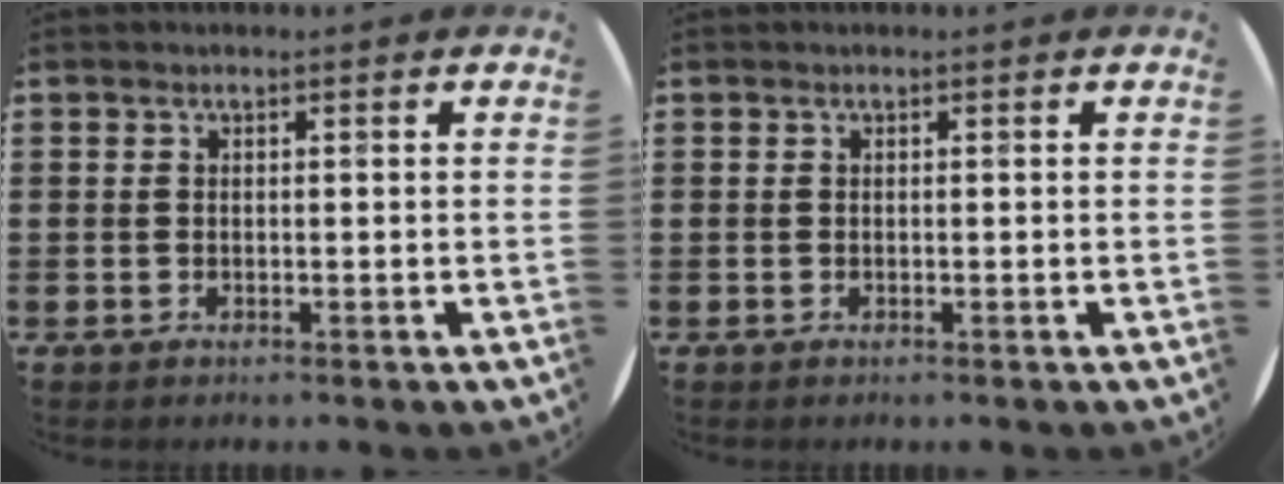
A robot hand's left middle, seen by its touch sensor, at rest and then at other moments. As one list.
[{"total": 0.0}]